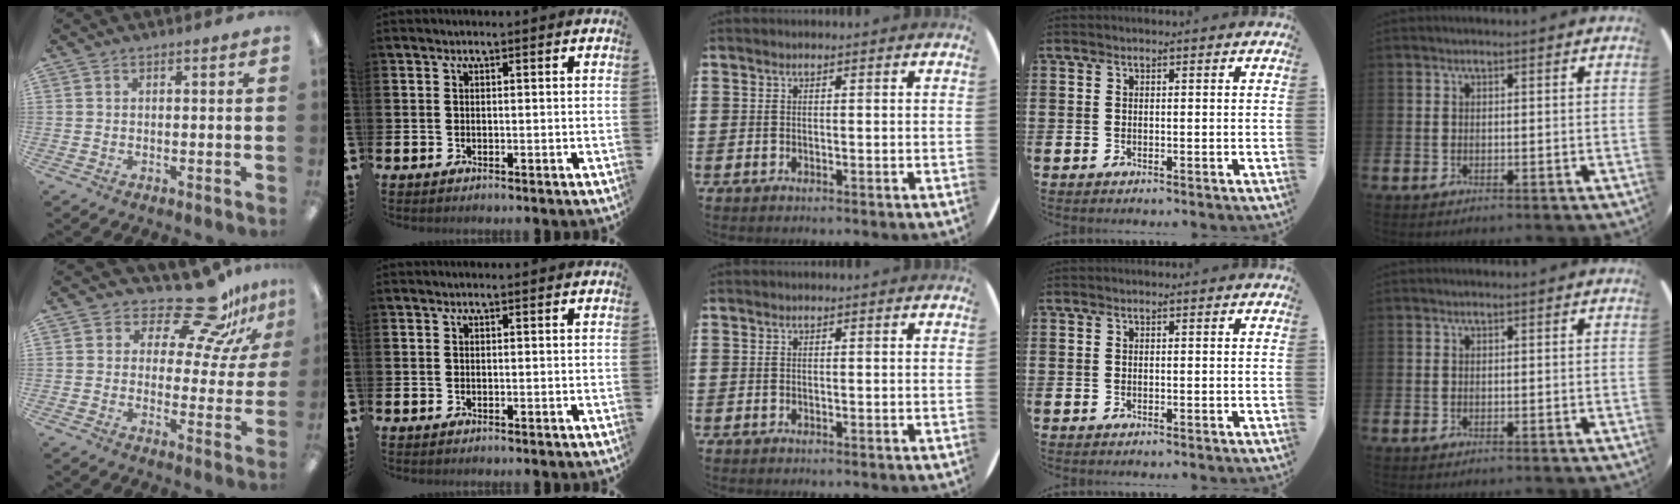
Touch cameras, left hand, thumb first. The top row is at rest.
{"thumb": {"total": 15.4, "force": [12.4, 5.2, 7.4], "torque": [-0.121, -0.090, 0.213]}}